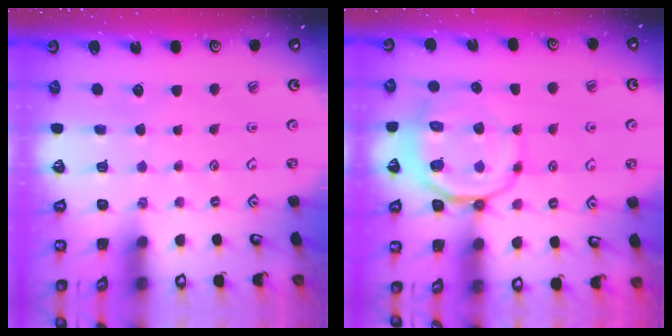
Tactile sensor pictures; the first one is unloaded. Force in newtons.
{"total": 11.6, "press": 11.3, "slide": 2.7}